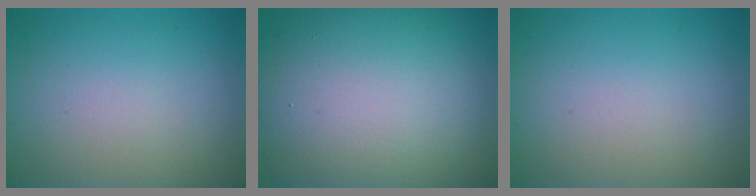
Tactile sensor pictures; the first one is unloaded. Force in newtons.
{"total": 17.2, "press": 17.2, "slide": 1.1}
{"total": 0.0}